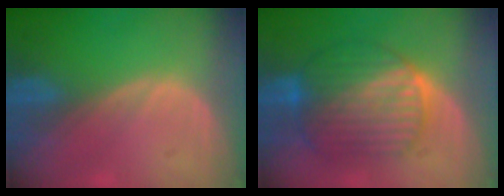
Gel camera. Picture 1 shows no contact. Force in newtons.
{"total": 10.2, "press": 10.2, "slide": 0.9}